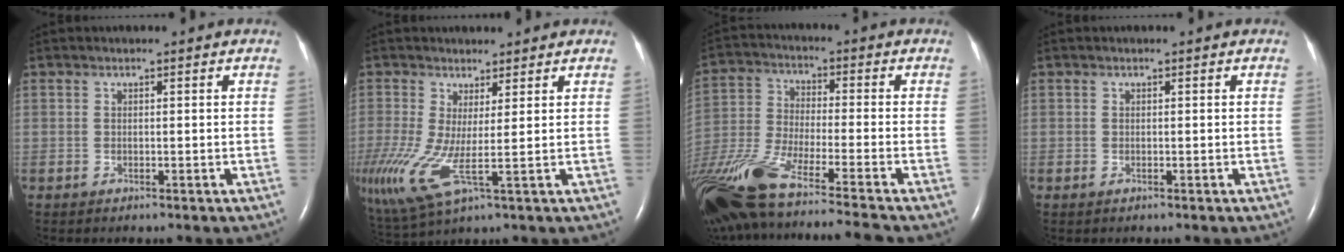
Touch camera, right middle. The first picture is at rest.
{"total": 13.1, "force": [-2.1, 3.3, 12.5], "torque": [-0.304, -0.018, -0.025]}
{"total": 21.8, "force": [-17.5, -0.1, 13.1], "torque": [-0.292, -0.051, -0.317]}
{"total": 0.0}